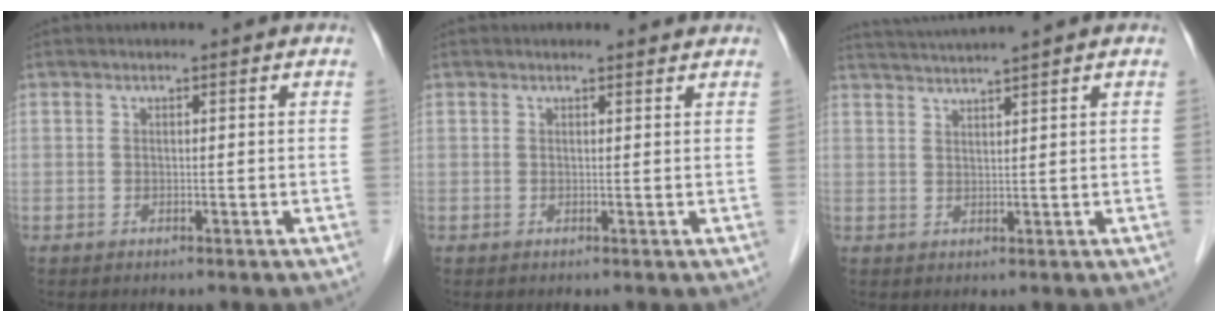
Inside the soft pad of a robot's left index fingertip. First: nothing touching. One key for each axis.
{"total": 1.3, "fx": 1.3, "fy": 0.1, "fz": 0.0, "tx": -0.013, "ty": -0.003, "tz": 0.013}
{"total": 5.1, "fx": 4.5, "fy": -1.6, "fz": 1.7, "tx": -0.031, "ty": 0.013, "tz": 0.083}